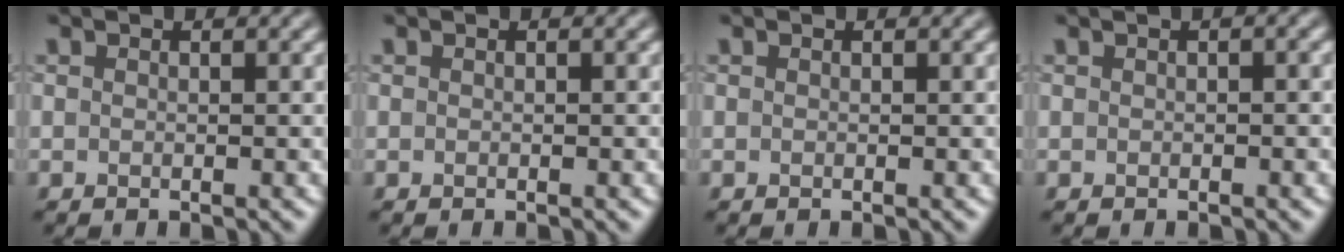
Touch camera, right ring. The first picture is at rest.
{"total": 0.0}
{"total": 0.0}
{"total": 1.1, "force": [0.3, 0.5, 0.9], "torque": [-0.013, 0.003, 0.004]}